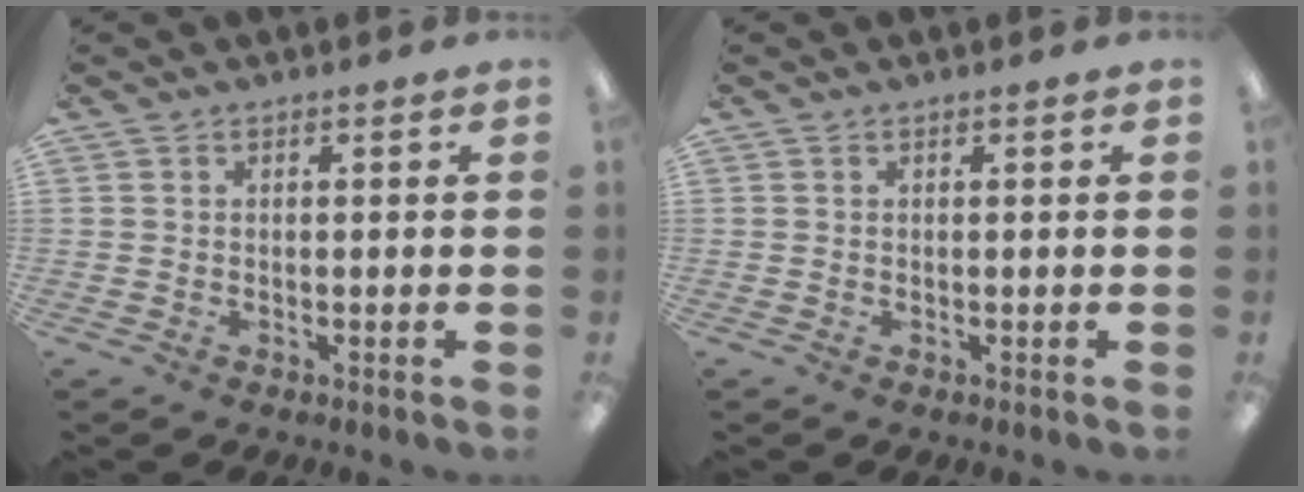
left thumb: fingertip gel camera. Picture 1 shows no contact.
{"total": 0.0}